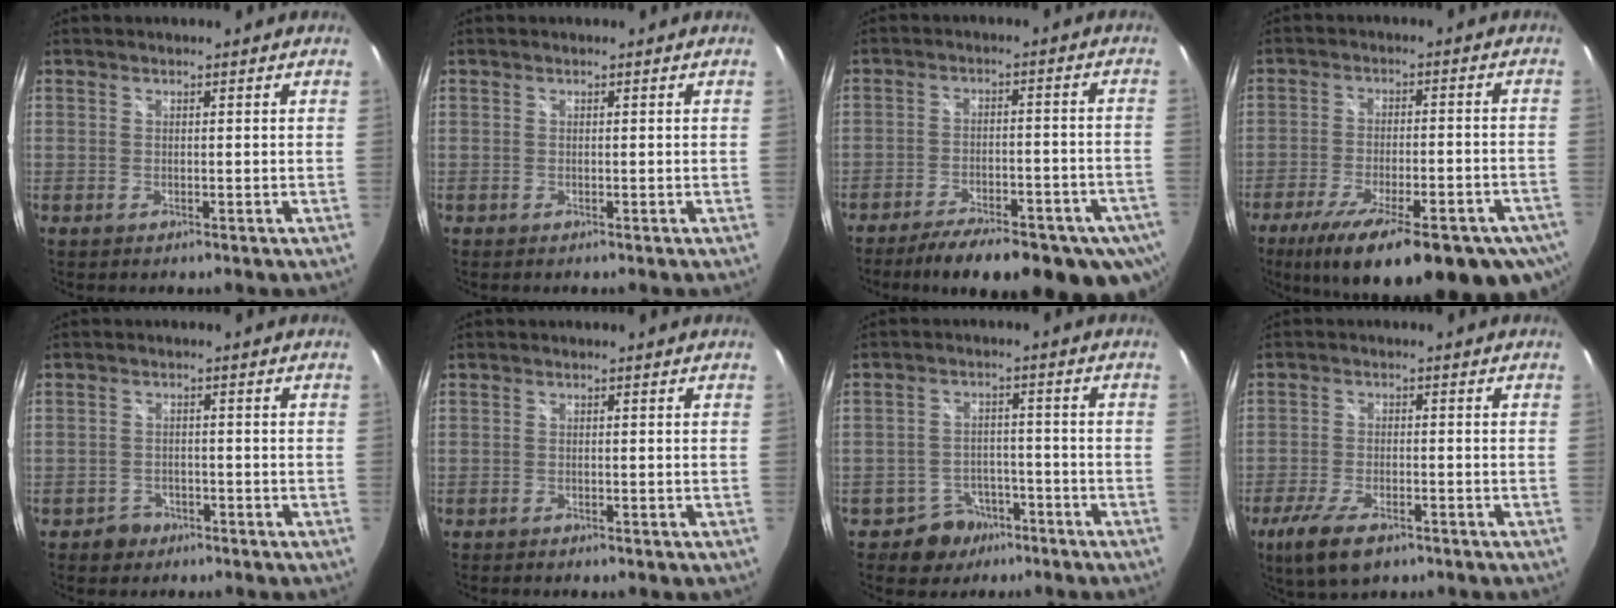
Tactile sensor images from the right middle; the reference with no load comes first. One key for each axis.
{"total": 0.0}
{"total": 21.0, "fx": -14.9, "fy": 7.2, "fz": 13.0, "tx": -0.216, "ty": -0.044, "tz": -0.190}
{"total": 24.6, "fx": -15.7, "fy": 7.5, "fz": 17.5, "tx": -0.296, "ty": -0.067, "tz": -0.214}
{"total": 3.0, "fx": -1.9, "fy": 2.3, "fz": 0.2, "tx": -0.012, "ty": 0.005, "tz": -0.028}
{"total": 1.2, "fx": -1.0, "fy": 0.5, "fz": 0.5, "tx": -0.012, "ty": -0.006, "tz": -0.016}
{"total": 6.0, "fx": -4.0, "fy": 4.4, "fz": 0.5, "tx": -0.021, "ty": 0.020, "tz": -0.054}
{"total": 8.6, "fx": -5.5, "fy": 3.1, "fz": 5.8, "tx": -0.144, "ty": -0.029, "tz": -0.099}